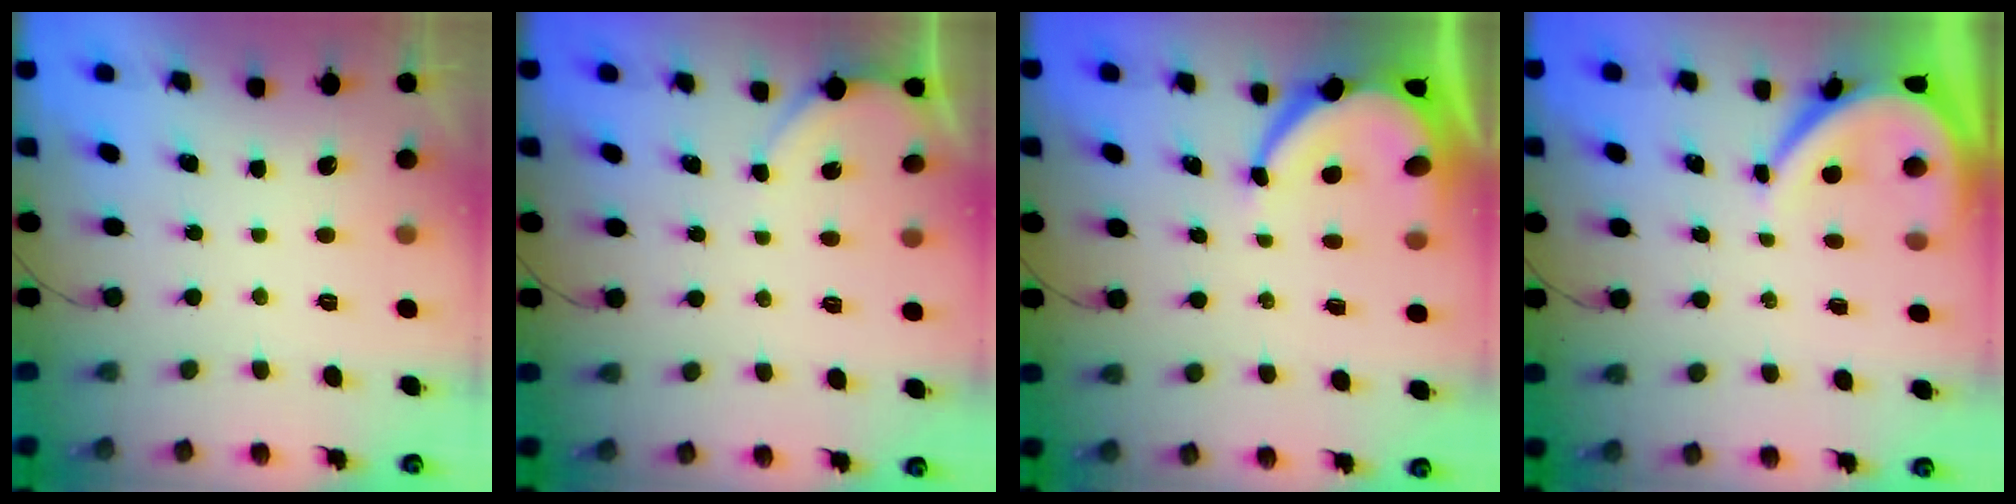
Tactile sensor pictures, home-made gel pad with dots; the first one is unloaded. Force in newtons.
{"total": 2.1, "press": 2.1, "slide": 0.2}
{"total": 6.9, "press": 6.9, "slide": 0.8}
{"total": 6.3, "press": 6.3, "slide": 0.7}